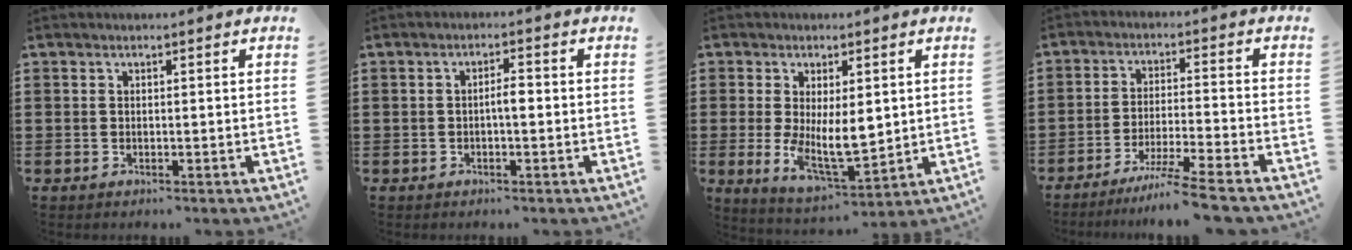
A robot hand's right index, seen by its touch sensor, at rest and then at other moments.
{"total": 2.3, "force": [-0.4, 0.6, 2.2], "torque": [-0.041, 0.004, -0.010]}
{"total": 7.9, "force": [0.3, 3.7, 6.9], "torque": [-0.124, -0.004, 0.004]}
{"total": 6.7, "force": [-5.7, -0.9, 3.3], "torque": [-0.065, -0.018, -0.112]}